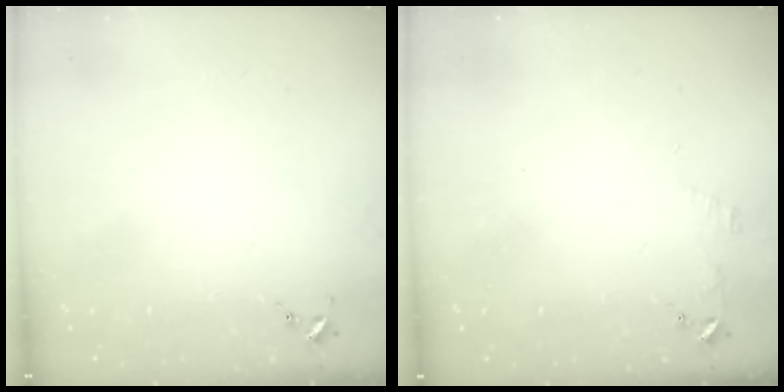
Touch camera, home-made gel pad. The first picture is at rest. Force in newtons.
{"total": 4.6, "press": 4.5, "slide": 0.4}